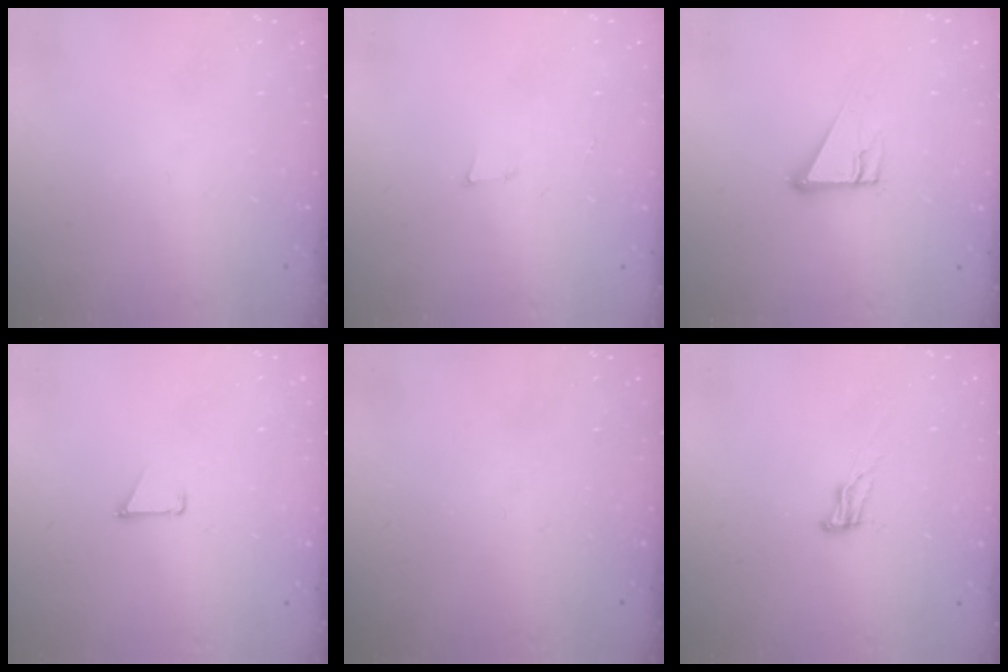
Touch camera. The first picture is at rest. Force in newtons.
{"total": 3.5, "press": 2.3, "slide": 2.6}
{"total": 6.6, "press": 6.6, "slide": 0.6}
{"total": 0.9, "press": 0.9, "slide": 0.1}
{"total": 0.0}
{"total": 6.2, "press": 6.1, "slide": 0.7}